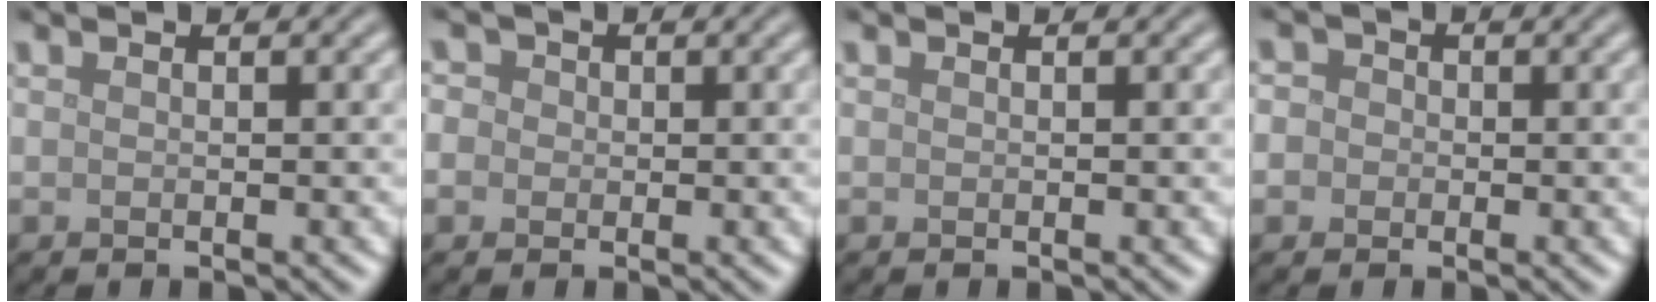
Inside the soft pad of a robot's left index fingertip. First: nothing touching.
{"total": 3.6, "force": [0.9, 3.1, 1.4], "torque": [-0.007, 0.027, -0.017]}
{"total": 0.0}
{"total": 3.4, "force": [0.4, 3.1, 1.3], "torque": [0.006, 0.027, -0.033]}